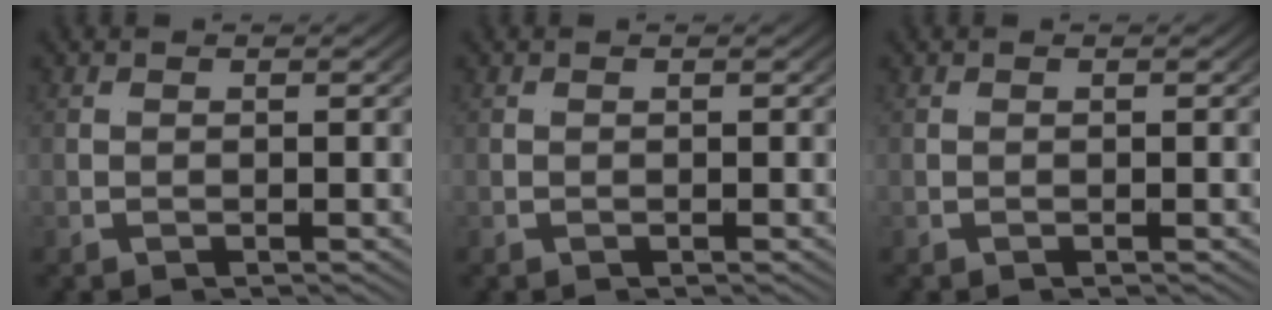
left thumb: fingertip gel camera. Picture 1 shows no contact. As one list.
[{"total": 0.0}, {"total": 0.0}]